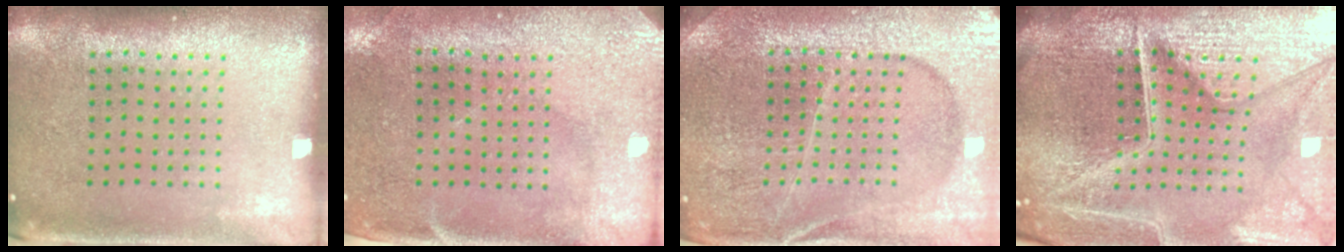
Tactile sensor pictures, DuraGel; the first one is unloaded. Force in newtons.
{"total": 3.0, "press": 2.4, "slide": 1.8}
{"total": 4.1, "press": 3.9, "slide": 1.1}
{"total": 7.0, "press": 6.1, "slide": 3.5}